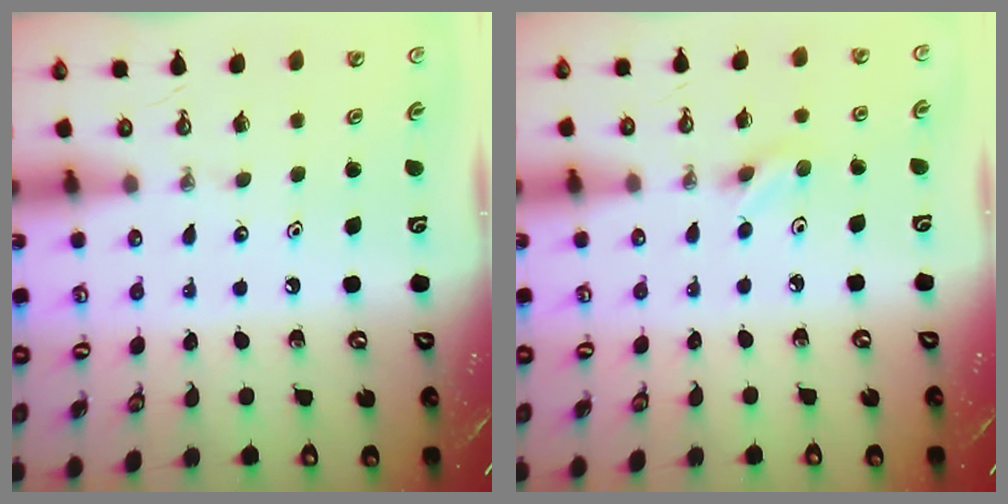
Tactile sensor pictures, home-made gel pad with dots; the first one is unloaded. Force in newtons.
{"total": 4.1, "press": 4.0, "slide": 1.1}